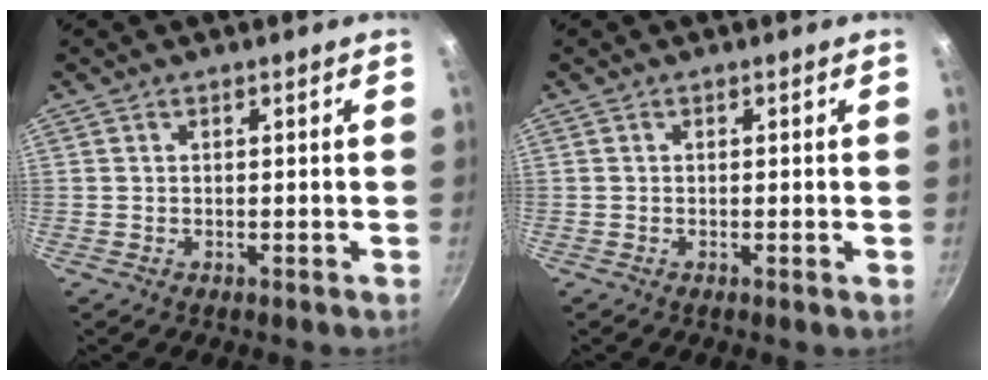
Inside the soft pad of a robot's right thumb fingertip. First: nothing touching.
{"total": 0.5, "force": [-0.2, -0.1, 0.5], "torque": [-0.008, -0.002, -0.006]}